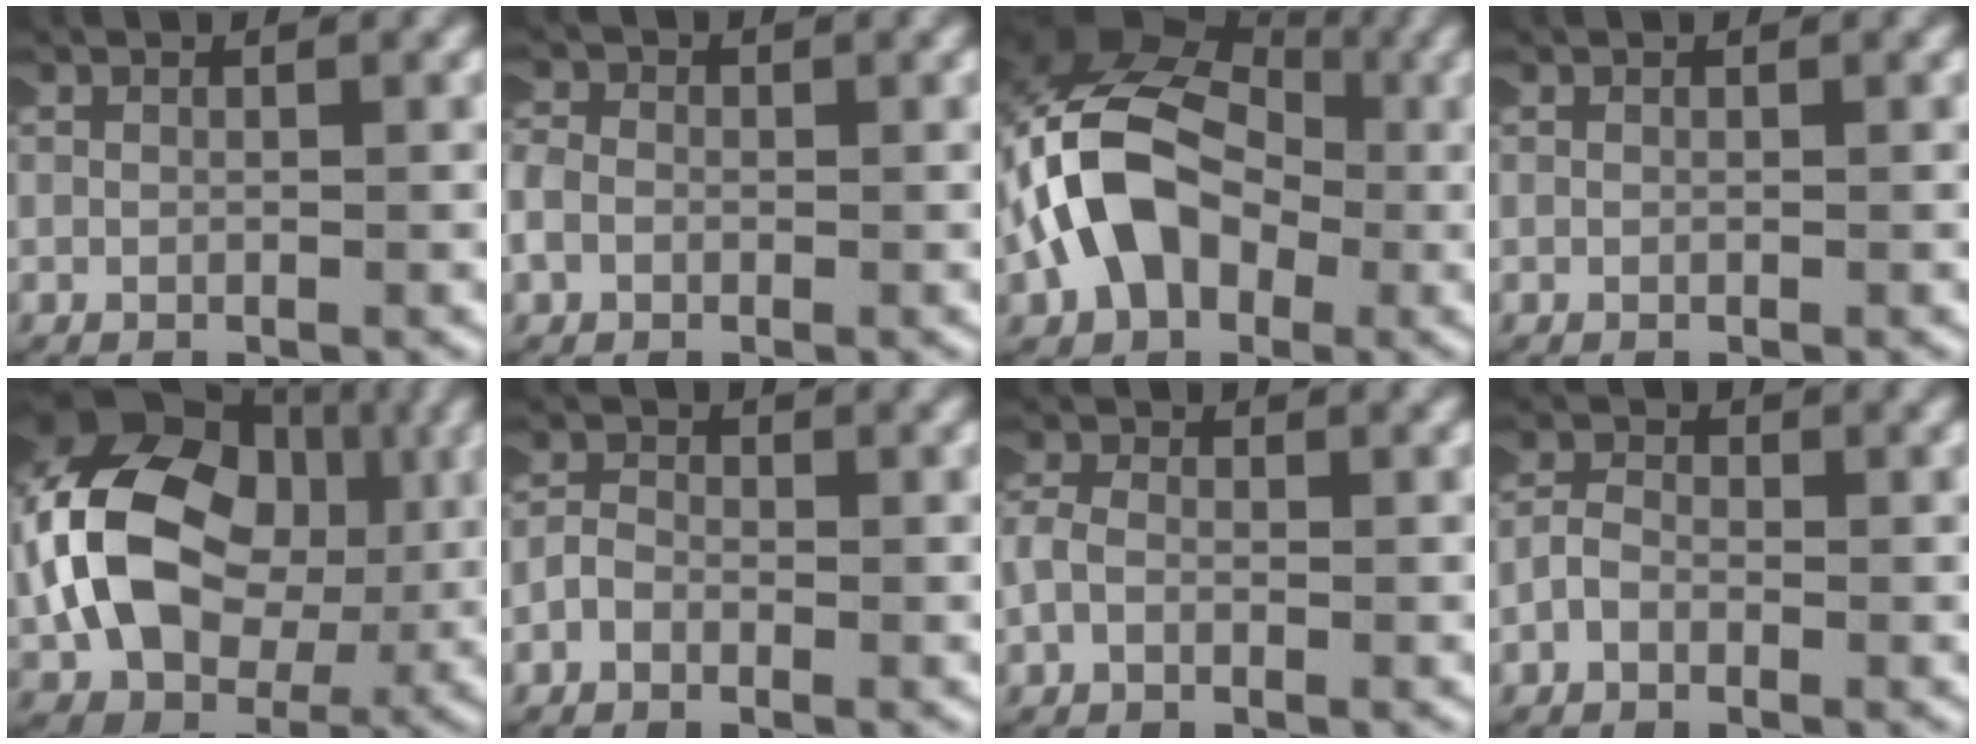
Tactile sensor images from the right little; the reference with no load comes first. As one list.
[{"total": 3.0, "force": [-0.1, 2.6, 1.4], "torque": [-0.044, 0.002, -0.006]}, {"total": 10.0, "force": [1.3, 7.5, 6.5], "torque": [-0.158, -0.003, 0.019]}, {"total": 0.0}, {"total": 15.1, "force": [2.3, 11.0, 10.1], "torque": [-0.213, -0.004, 0.037]}, {"total": 1.4, "force": [-0.4, 1.2, 0.6], "torque": [-0.018, 0.005, -0.015]}, {"total": 1.9, "force": [-0.3, 1.5, 1.1], "torque": [-0.030, 0.001, -0.007]}, {"total": 1.4, "force": [-0.4, 1.0, 0.8], "torque": [-0.020, 0.007, -0.014]}]